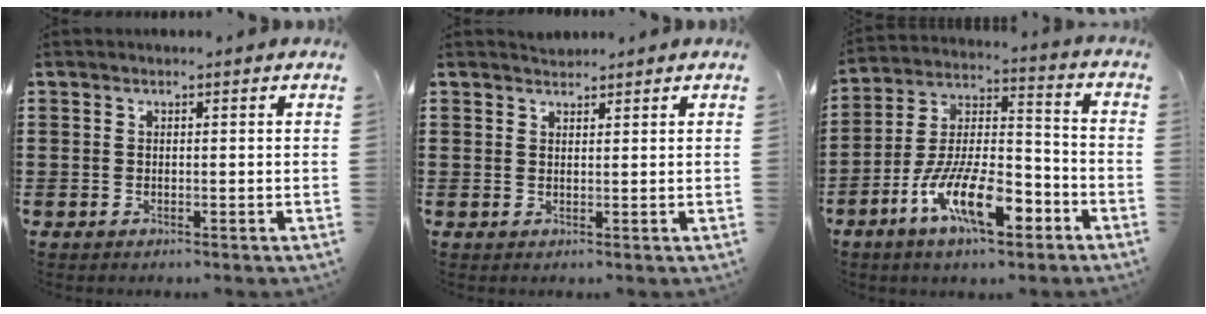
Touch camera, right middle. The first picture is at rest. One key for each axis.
{"total": 1.3, "fx": 1.3, "fy": 0.3, "fz": -0.2, "tx": 0.000, "ty": 0.002, "tz": 0.025}
{"total": 13.5, "fx": -7.6, "fy": 4.7, "fz": 10.1, "tx": -0.206, "ty": 0.015, "tz": -0.146}